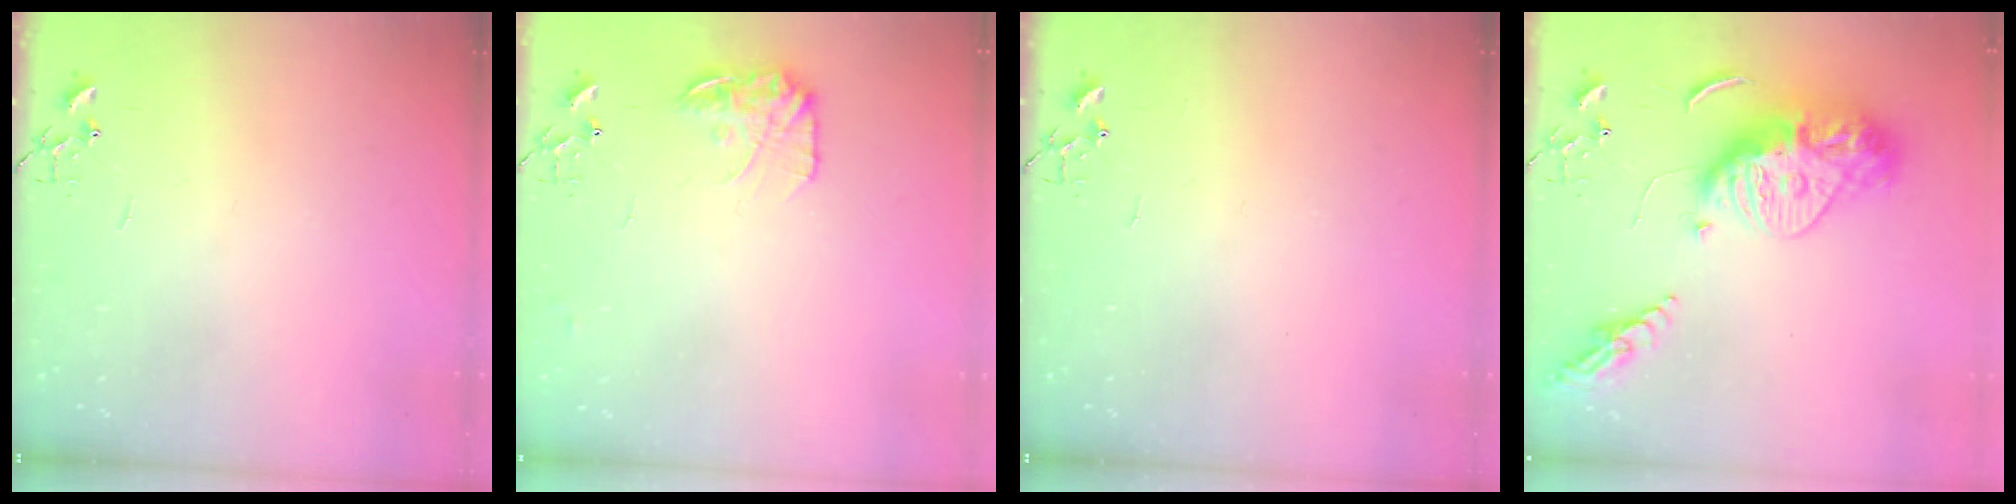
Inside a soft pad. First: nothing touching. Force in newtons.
{"total": 12.1, "press": 12.1, "slide": 0.5}
{"total": 0.0}
{"total": 18.2, "press": 18.1, "slide": 1.5}